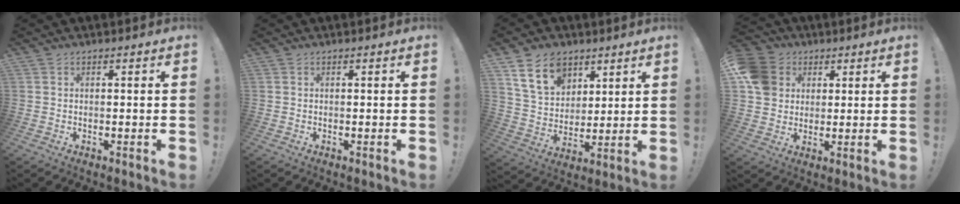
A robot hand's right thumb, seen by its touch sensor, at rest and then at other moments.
{"total": 0.0}
{"total": 14.7, "force": [7.8, 10.5, 6.6], "torque": [-0.103, -0.038, 0.152]}
{"total": 10.4, "force": [2.6, 9.3, 3.9], "torque": [-0.062, -0.004, 0.056]}